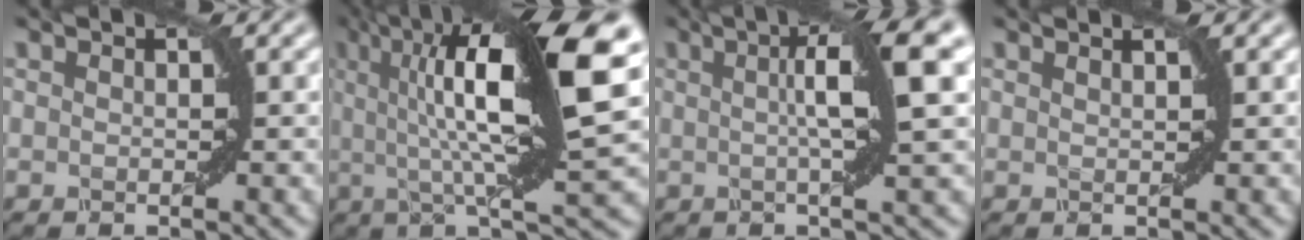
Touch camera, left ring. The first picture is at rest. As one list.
[{"total": 13.9, "force": [3.3, 3.1, 13.1], "torque": [-0.186, 0.014, 0.048]}, {"total": 7.8, "force": [1.5, 1.3, 7.6], "torque": [-0.098, 0.018, 0.020]}, {"total": 1.7, "force": [1.1, 0.7, 1.1], "torque": [0.007, -0.002, -0.005]}]